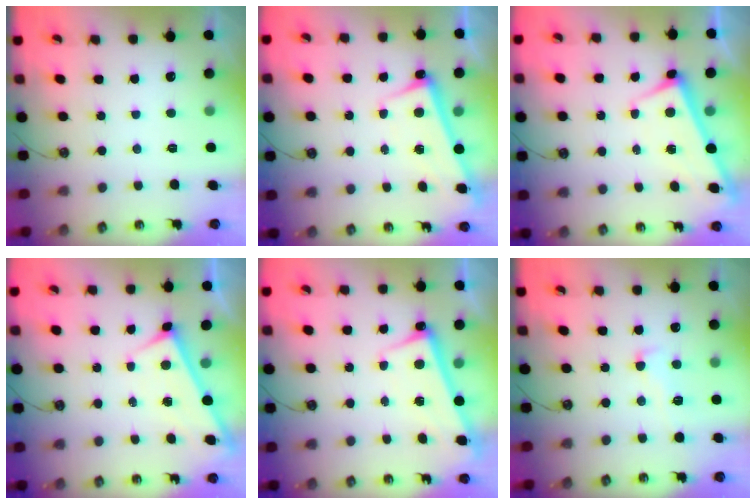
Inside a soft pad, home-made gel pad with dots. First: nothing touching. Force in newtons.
{"total": 2.5, "press": 2.4, "slide": 0.7}
{"total": 2.8, "press": 2.8, "slide": 0.5}
{"total": 1.2, "press": 1.1, "slide": 0.6}
{"total": 2.6, "press": 2.5, "slide": 0.9}
{"total": 0.8, "press": 0.1, "slide": 0.8}